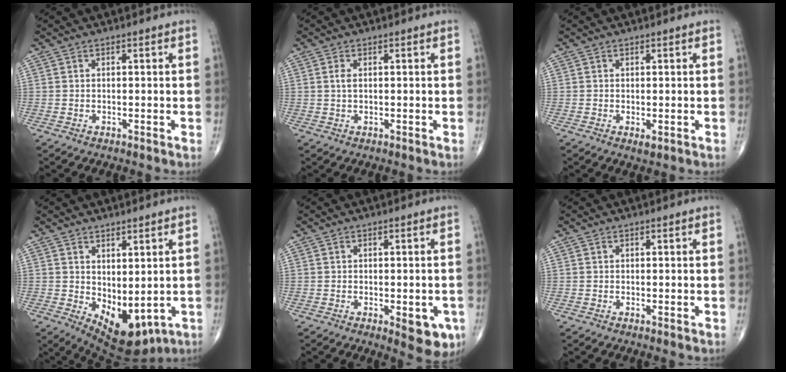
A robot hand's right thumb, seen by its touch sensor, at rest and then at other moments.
{"total": 1.7, "force": [0.4, 0.9, 1.4], "torque": [-0.032, 0.003, 0.009]}
{"total": 1.2, "force": [-0.3, 0.6, 1.0], "torque": [-0.015, -0.003, -0.002]}
{"total": 9.5, "force": [-0.6, 5.2, 8.0], "torque": [-0.097, -0.016, 0.018]}
{"total": 6.7, "force": [-2.2, 2.8, 5.7], "torque": [-0.051, -0.006, -0.021]}
{"total": 0.0}